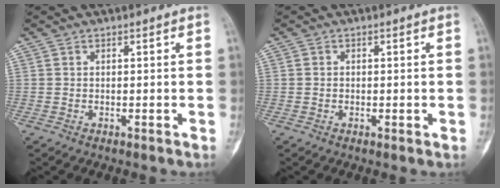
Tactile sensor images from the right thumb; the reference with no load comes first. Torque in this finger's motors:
{"motor_torque": [-0.22, -0.18, -0.20, 0.30, -0.10]}